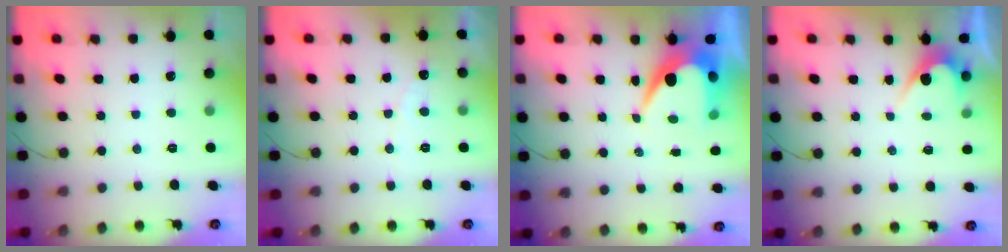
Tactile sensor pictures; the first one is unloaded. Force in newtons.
{"total": 2.7, "press": 2.7, "slide": 0.2}
{"total": 7.9, "press": 7.8, "slide": 0.8}
{"total": 2.6, "press": 2.6, "slide": 0.1}